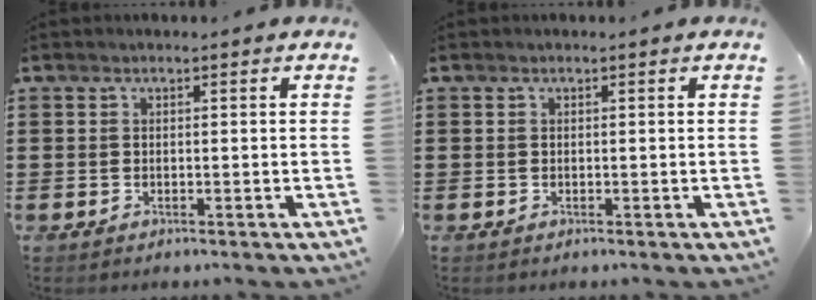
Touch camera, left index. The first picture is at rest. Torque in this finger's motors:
{"motor_torque": [0.00, 0.00, 0.00, -0.01]}